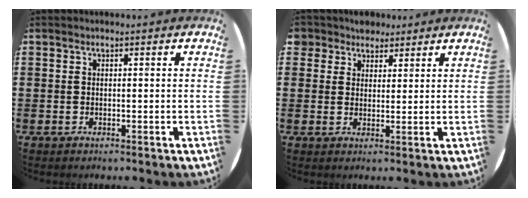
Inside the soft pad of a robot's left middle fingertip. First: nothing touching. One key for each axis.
{"total": 3.8, "fx": 3.1, "fy": 2.2, "fz": -0.2, "tx": -0.002, "ty": 0.000, "tz": 0.057}